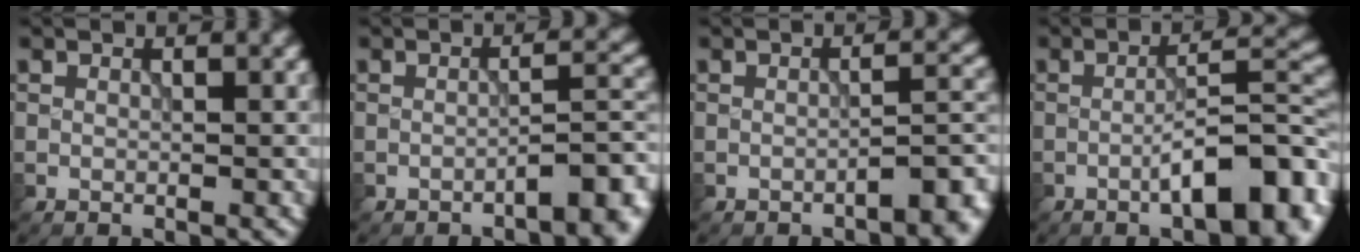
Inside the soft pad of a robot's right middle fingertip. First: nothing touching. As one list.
[{"total": 4.5, "force": [-2.6, 1.1, 3.5], "torque": [-0.042, 0.014, -0.041]}, {"total": 3.9, "force": [-2.3, 1.1, 2.9], "torque": [-0.034, 0.011, -0.037]}, {"total": 8.5, "force": [-3.4, 2.5, 7.3], "torque": [-0.107, 0.011, -0.052]}]